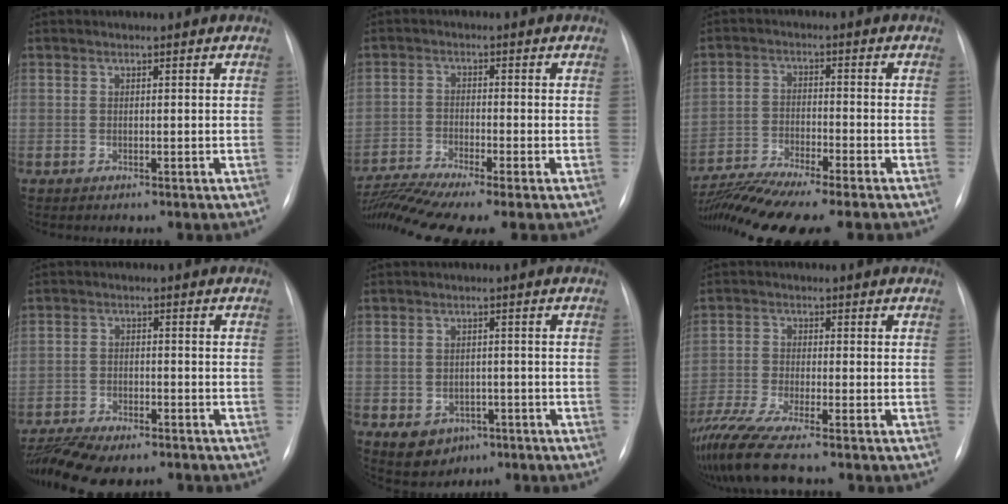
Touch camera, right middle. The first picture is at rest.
{"total": 10.8, "force": [-9.0, -0.4, 6.0], "torque": [-0.121, -0.009, -0.158]}
{"total": 12.0, "force": [-10.3, -0.3, 6.0], "torque": [-0.105, -0.019, -0.173]}
{"total": 11.6, "force": [-9.9, 3.1, 5.3], "torque": [-0.090, 0.001, -0.150]}
{"total": 5.5, "force": [-2.4, 4.4, 2.1], "torque": [-0.036, 0.007, -0.020]}
{"total": 9.5, "force": [-7.6, -0.2, 5.7], "torque": [-0.112, -0.027, -0.139]}